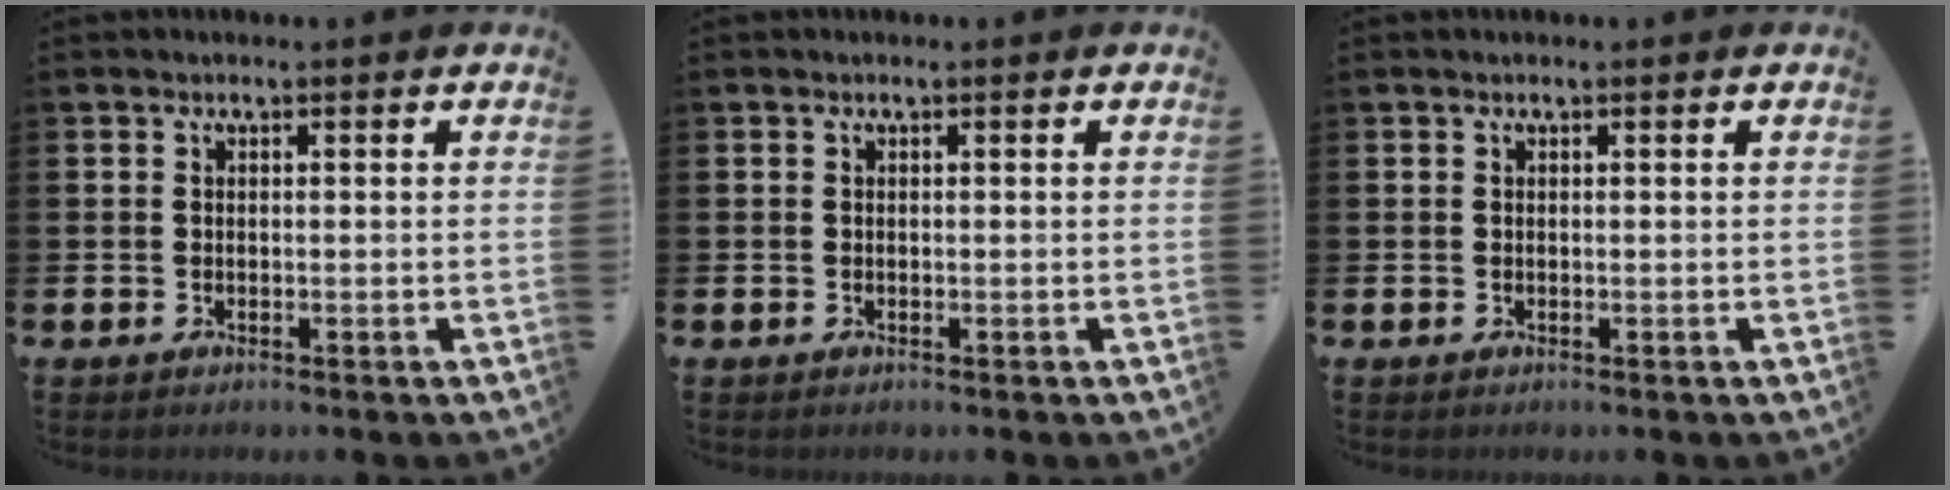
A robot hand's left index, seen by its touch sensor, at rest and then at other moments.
{"total": 0.0}
{"total": 0.0}